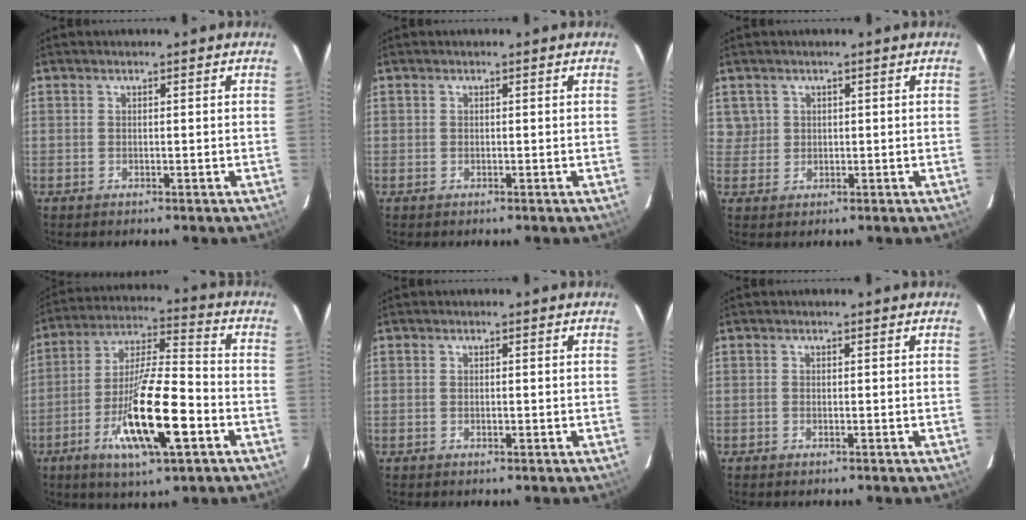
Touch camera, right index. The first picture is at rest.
{"total": 0.0}
{"total": 3.1, "force": [1.2, 2.9, -0.1], "torque": [0.017, 0.015, 0.022]}
{"total": 17.1, "force": [-6.7, 3.5, 15.3], "torque": [-0.294, -0.013, -0.123]}
{"total": 0.6, "force": [-0.1, 0.4, 0.4], "torque": [-0.005, 0.001, -0.003]}
{"total": 0.0}